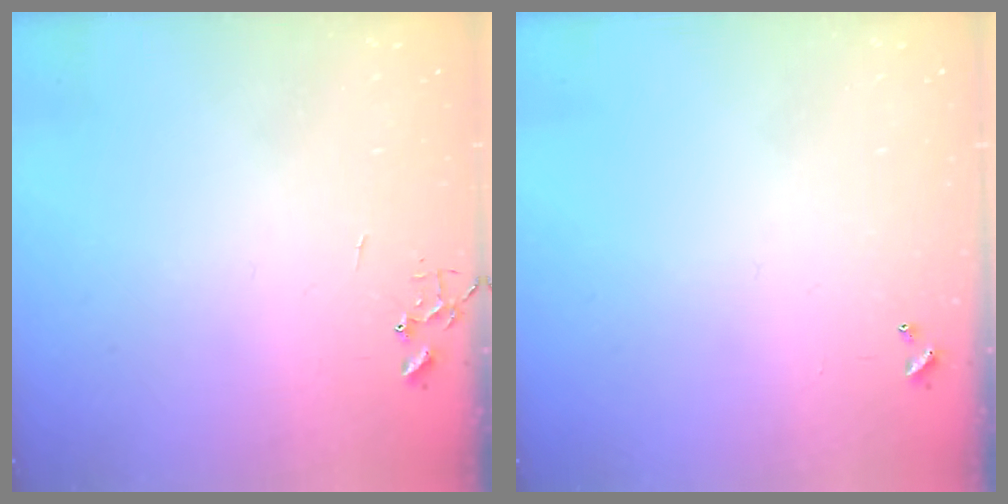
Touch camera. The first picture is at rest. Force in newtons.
{"total": 0.0}